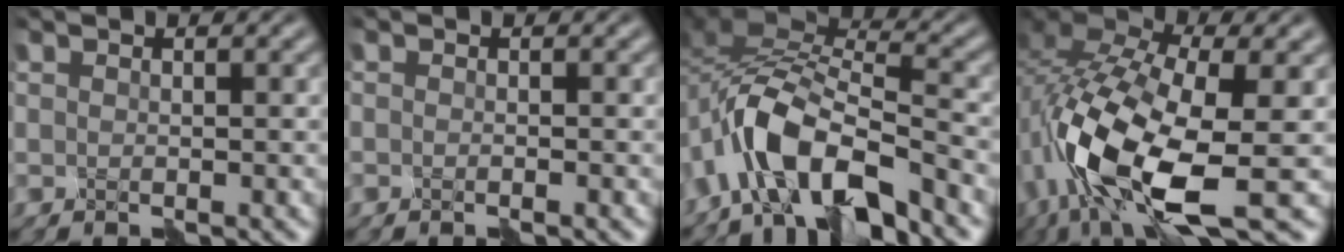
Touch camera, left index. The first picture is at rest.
{"total": 1.0, "force": [-0.9, 0.0, 0.4], "torque": [-0.007, -0.005, -0.017]}
{"total": 8.9, "force": [-5.9, 3.6, 5.6], "torque": [-0.097, 0.009, -0.122]}
{"total": 13.8, "force": [-5.0, 6.0, 11.3], "torque": [-0.255, -0.012, -0.098]}